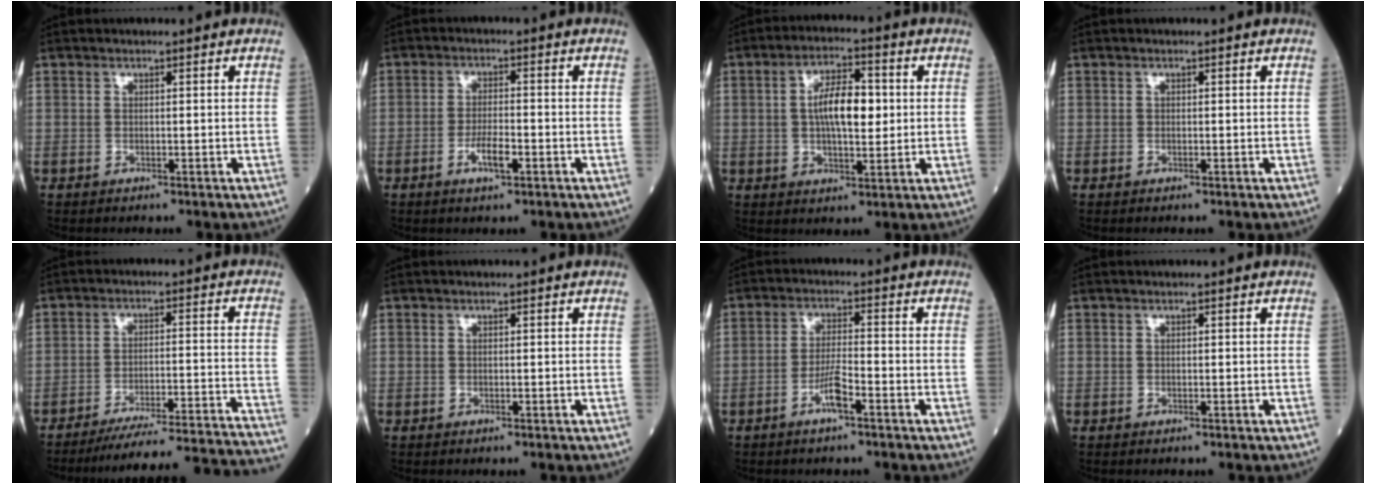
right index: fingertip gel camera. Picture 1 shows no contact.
{"total": 3.9, "force": [-1.7, 0.8, 3.4], "torque": [-0.066, 0.000, -0.031]}
{"total": 8.5, "force": [0.9, 3.1, 7.9], "torque": [-0.143, 0.013, 0.014]}
{"total": 0.0}
{"total": 25.1, "force": [-23.8, -2.1, 7.8], "torque": [-0.049, -0.029, -0.315]}
{"total": 0.0}
{"total": 4.0, "force": [-2.3, 0.0, 3.3], "torque": [-0.067, -0.001, -0.046]}
{"total": 0.0}